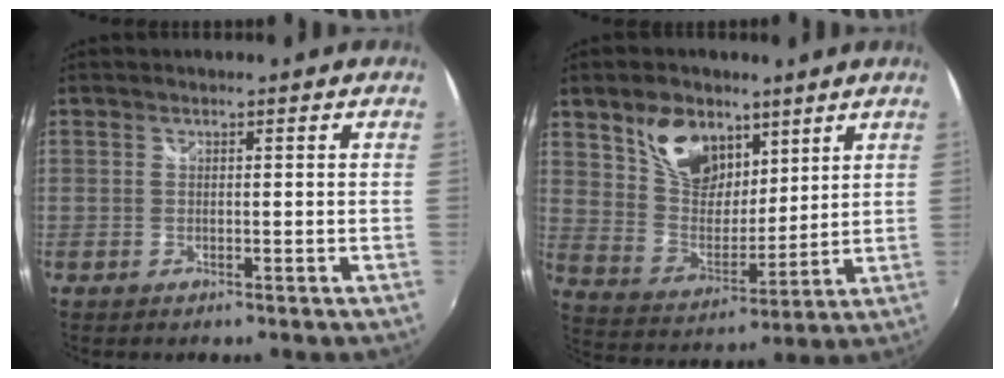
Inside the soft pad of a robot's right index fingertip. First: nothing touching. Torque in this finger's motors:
{"motor_torque": [1.09, 1.05, 0.47, 0.09]}